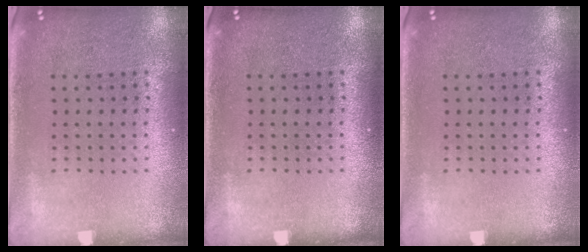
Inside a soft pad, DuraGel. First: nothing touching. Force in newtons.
{"total": 0.0}
{"total": 0.0}